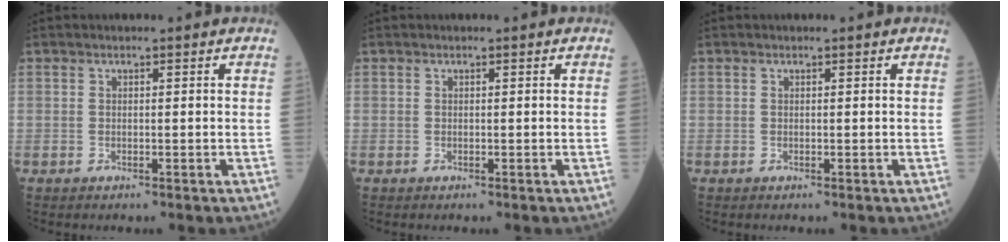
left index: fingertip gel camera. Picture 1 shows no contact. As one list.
[{"total": 0.0}, {"total": 0.0}]